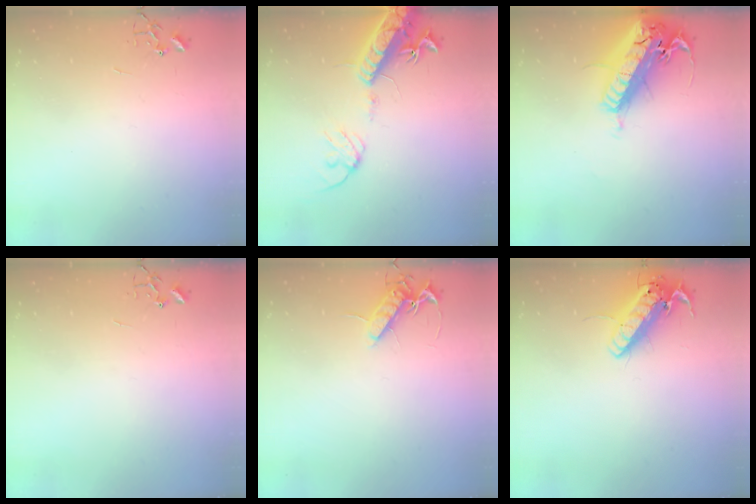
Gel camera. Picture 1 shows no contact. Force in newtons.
{"total": 16.1, "press": 15.7, "slide": 3.6}
{"total": 26.2, "press": 25.6, "slide": 5.5}
{"total": 0.0}
{"total": 9.3, "press": 9.2, "slide": 1.3}
{"total": 14.9, "press": 14.7, "slide": 2.8}